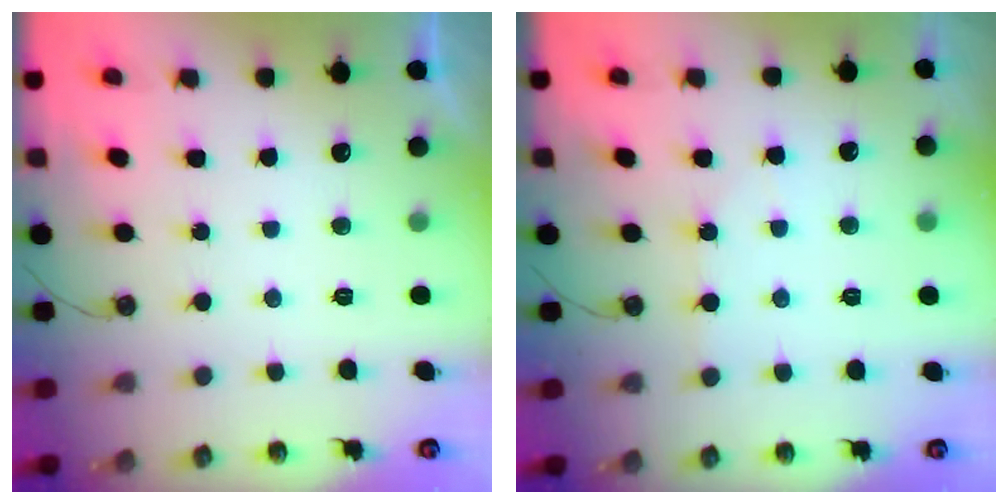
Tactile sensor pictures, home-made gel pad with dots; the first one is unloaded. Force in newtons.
{"total": 2.8, "press": 2.8, "slide": 0.3}